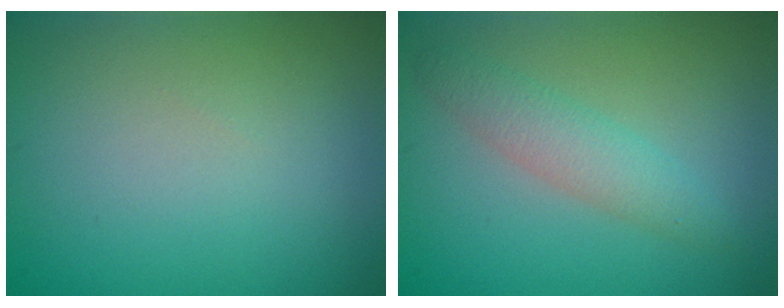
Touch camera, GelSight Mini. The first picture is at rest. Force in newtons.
{"total": 2.8, "press": 2.8, "slide": 0.0}